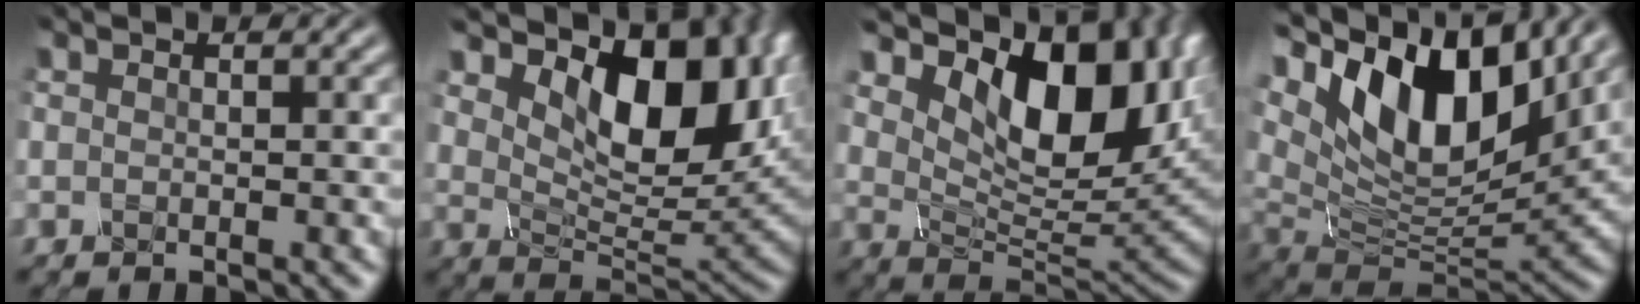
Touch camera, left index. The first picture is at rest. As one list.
[{"total": 11.4, "force": [4.0, 6.1, 8.7], "torque": [-0.125, -0.013, 0.070]}, {"total": 12.7, "force": [4.6, 6.9, 9.7], "torque": [-0.141, -0.009, 0.084]}, {"total": 13.7, "force": [5.6, 6.7, 10.6], "torque": [-0.186, 0.016, 0.090]}]